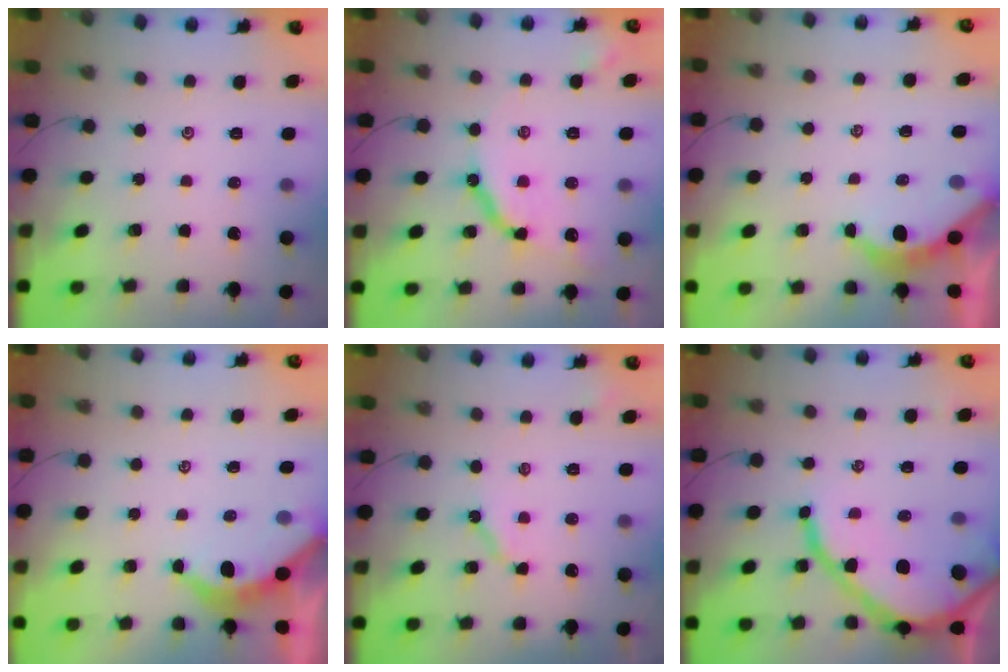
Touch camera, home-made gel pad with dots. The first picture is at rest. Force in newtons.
{"total": 9.8, "press": 9.8, "slide": 1.0}
{"total": 3.9, "press": 3.9, "slide": 0.5}
{"total": 3.6, "press": 3.6, "slide": 0.4}
{"total": 6.0, "press": 6.0, "slide": 0.4}
{"total": 16.7, "press": 16.6, "slide": 1.6}